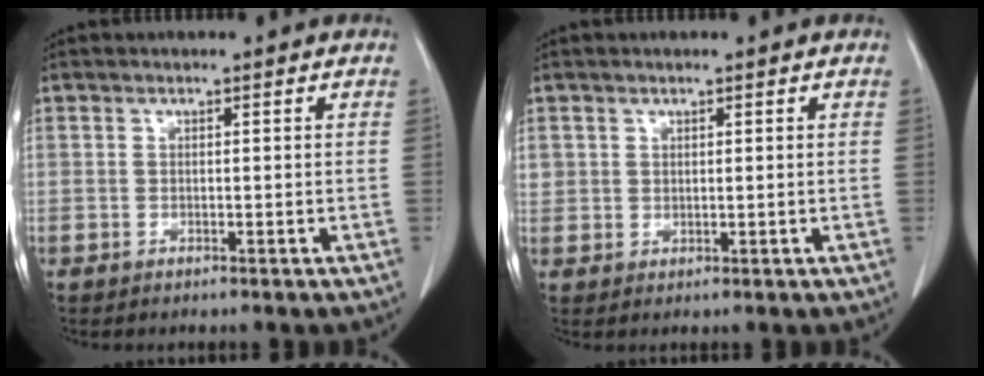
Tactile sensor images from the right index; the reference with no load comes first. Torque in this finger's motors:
{"motor_torque": [0.29, 0.05, 0.15, 0.04]}